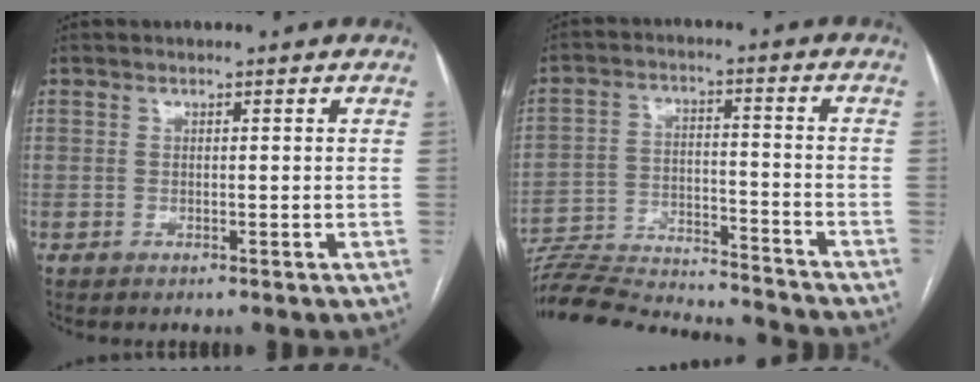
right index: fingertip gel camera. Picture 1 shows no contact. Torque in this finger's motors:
{"motor_torque": [-1.10, -1.04, -1.00, -0.21]}